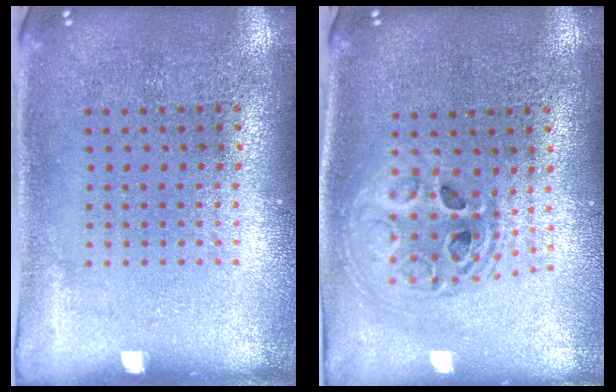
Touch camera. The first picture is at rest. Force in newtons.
{"total": 2.0, "press": 1.6, "slide": 1.2}